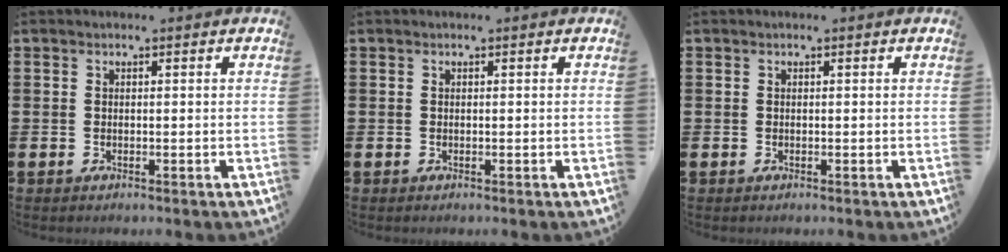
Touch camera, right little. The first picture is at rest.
{"total": 0.0}
{"total": 0.0}